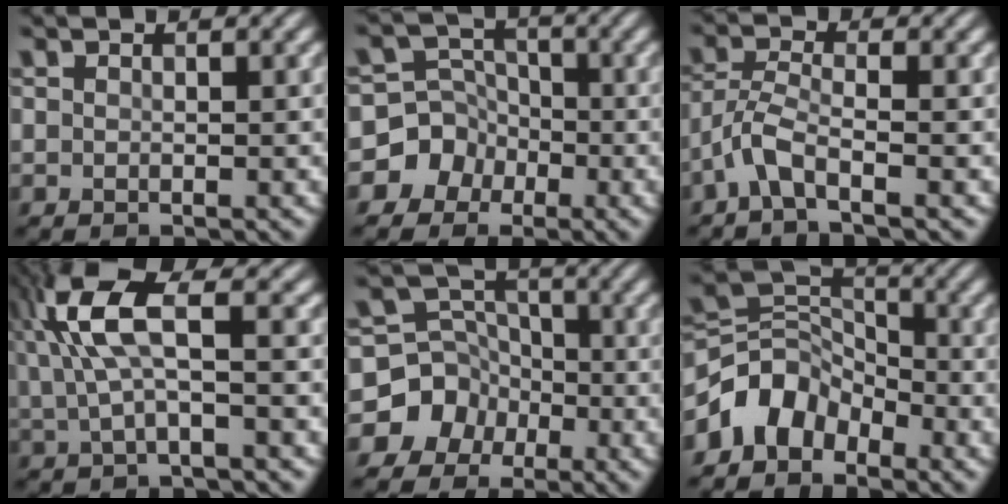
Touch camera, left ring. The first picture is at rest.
{"total": 5.1, "force": [-2.4, 4.5, 0.2], "torque": [0.029, 0.006, -0.070]}
{"total": 3.0, "force": [-1.8, 0.7, 2.2], "torque": [-0.054, 0.003, -0.048]}
{"total": 6.5, "force": [1.9, 2.2, 5.9], "torque": [-0.133, 0.012, 0.034]}
{"total": 7.1, "force": [-3.5, 6.2, 0.5], "torque": [0.015, 0.004, -0.085]}
{"total": 4.9, "force": [-3.1, 3.4, 1.7], "torque": [-0.018, 0.010, -0.068]}